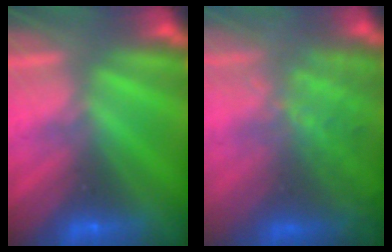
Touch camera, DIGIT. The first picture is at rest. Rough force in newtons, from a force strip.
{"total": 7.9}